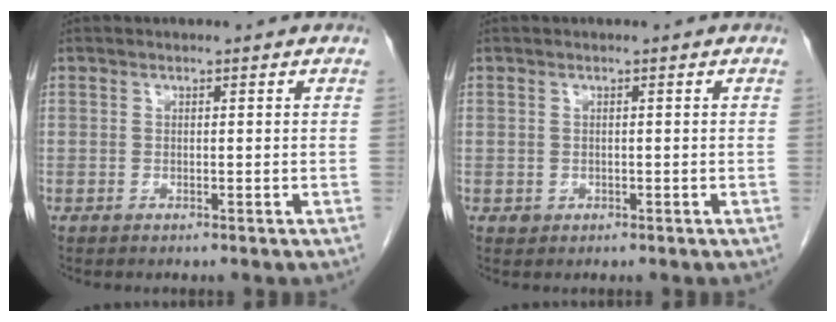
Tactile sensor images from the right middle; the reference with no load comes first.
{"total": 0.7, "force": [-0.2, 0.7, 0.2], "torque": [-0.004, 0.001, 0.001]}